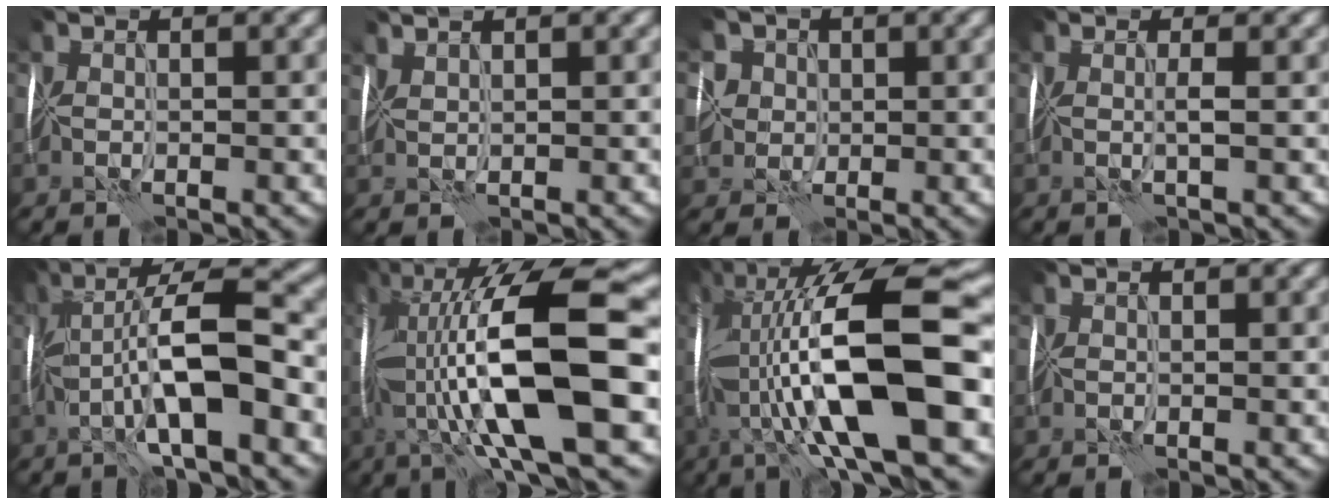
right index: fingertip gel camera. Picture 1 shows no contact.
{"total": 2.1, "force": [1.9, 0.6, 0.7], "torque": [-0.006, 0.023, 0.018]}
{"total": 4.7, "force": [1.4, 4.4, 0.8], "torque": [-0.011, 0.031, 0.005]}
{"total": 0.6, "force": [0.0, -0.3, -0.5], "torque": [-0.007, 0.012, 0.004]}
{"total": 7.1, "force": [-1.9, 1.8, 6.6], "torque": [-0.130, 0.038, -0.028]}
{"total": 14.5, "force": [-1.2, 4.5, 13.7], "torque": [-0.271, 0.049, -0.015]}
{"total": 16.0, "force": [-1.4, 5.1, 15.1], "torque": [-0.292, 0.059, -0.014]}
{"total": 0.0}